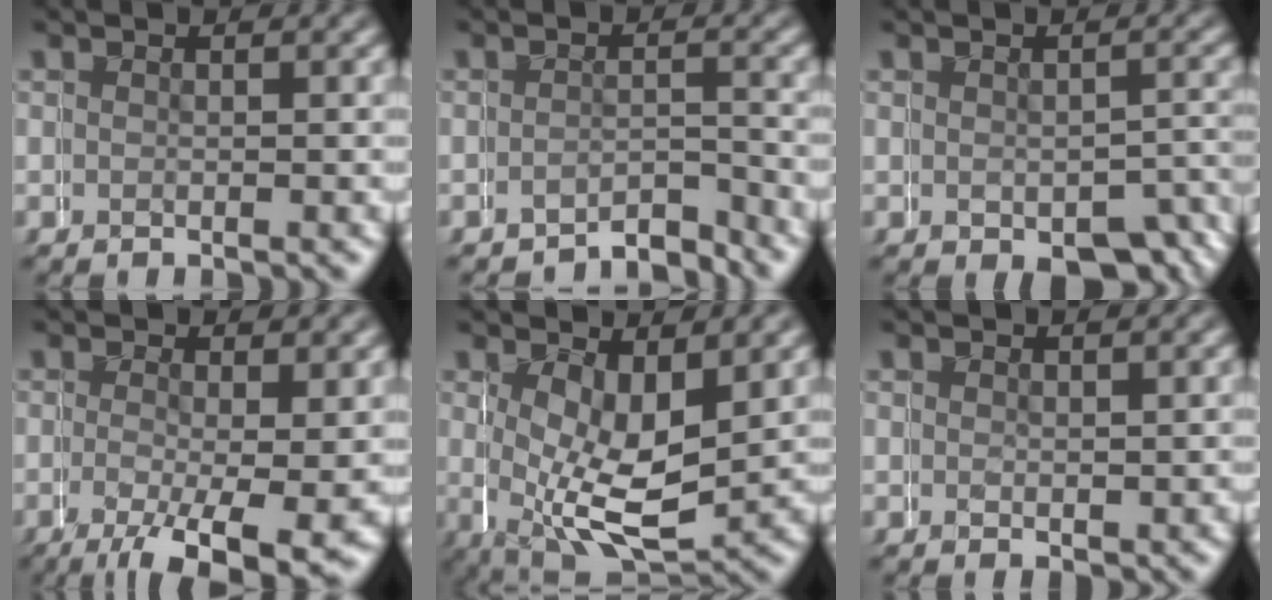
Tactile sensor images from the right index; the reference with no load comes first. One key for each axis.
{"total": 3.2, "fx": -3.1, "fy": 0.8, "fz": 0.1, "tx": 0.007, "ty": -0.007, "tz": -0.053}
{"total": 4.1, "fx": -2.0, "fy": 2.2, "fz": 2.7, "tx": -0.027, "ty": 0.003, "tz": -0.035}
{"total": 3.4, "fx": -1.2, "fy": 0.6, "fz": 3.2, "tx": -0.045, "ty": -0.019, "tz": -0.011}
{"total": 7.6, "fx": 0.4, "fy": 4.6, "fz": 6.0, "tx": -0.118, "ty": -0.035, "tz": 0.027}
{"total": 0.9, "fx": 0.5, "fy": 0.7, "fz": 0.4, "tx": -0.010, "ty": -0.006, "tz": 0.010}